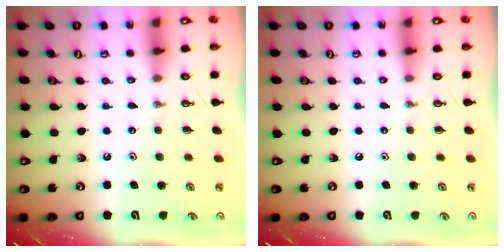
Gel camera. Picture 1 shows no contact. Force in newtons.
{"total": 0.0}